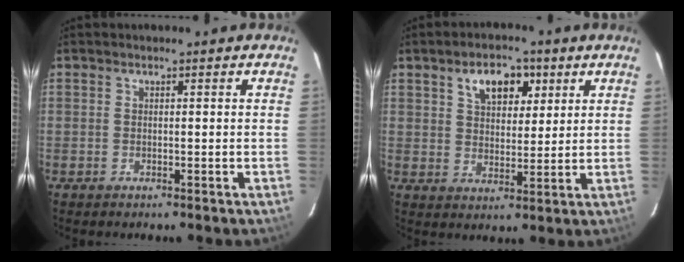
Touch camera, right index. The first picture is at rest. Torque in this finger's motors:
{"motor_torque": [0.29, 0.12, 0.25, 0.04]}